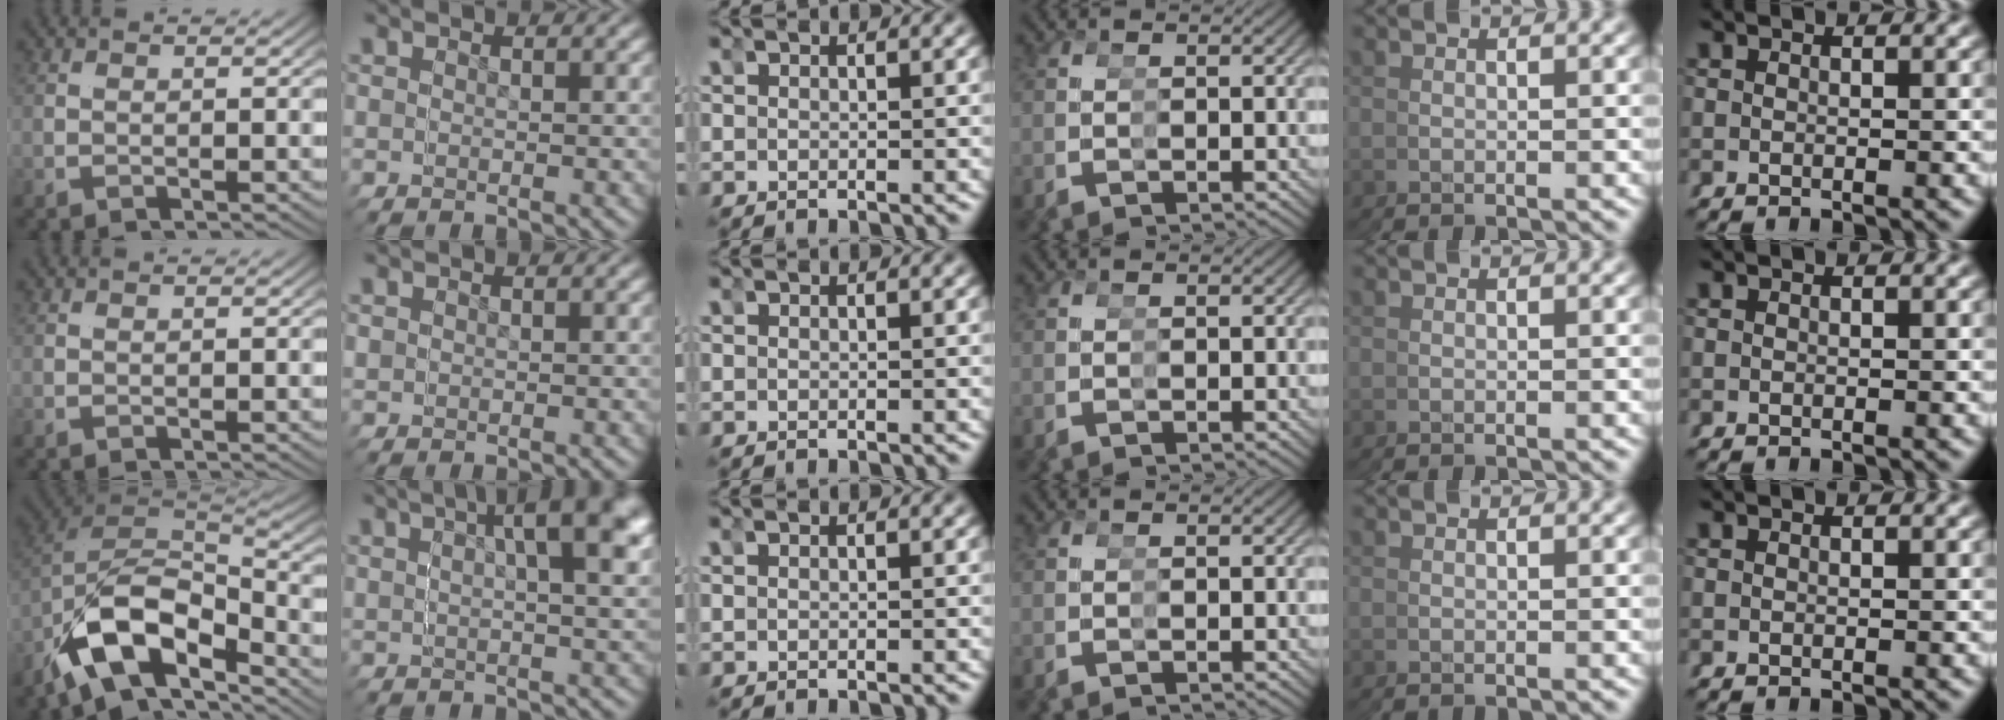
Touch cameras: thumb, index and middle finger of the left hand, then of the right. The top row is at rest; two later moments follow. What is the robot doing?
{"motion": "grasp_and_lifting", "object": "toy banana"}